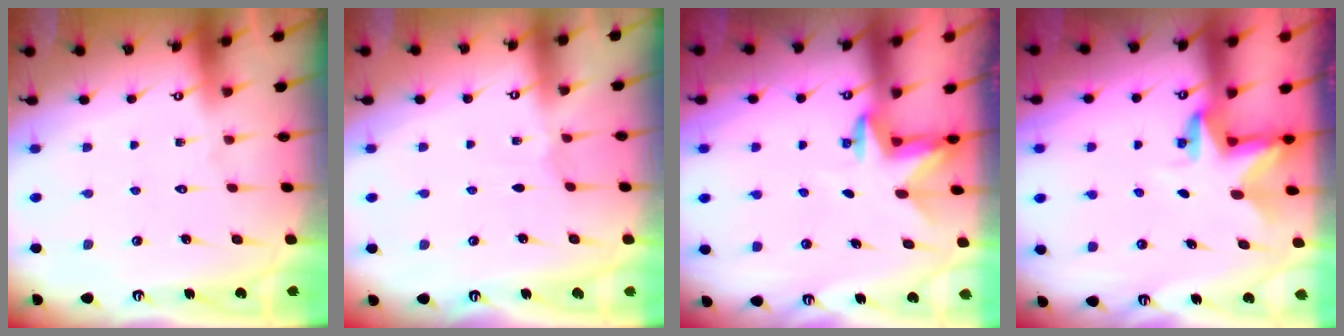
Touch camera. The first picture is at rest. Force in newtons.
{"total": 1.7, "press": 1.7, "slide": 0.4}
{"total": 3.0, "press": 2.9, "slide": 0.7}
{"total": 2.9, "press": 2.9, "slide": 0.2}